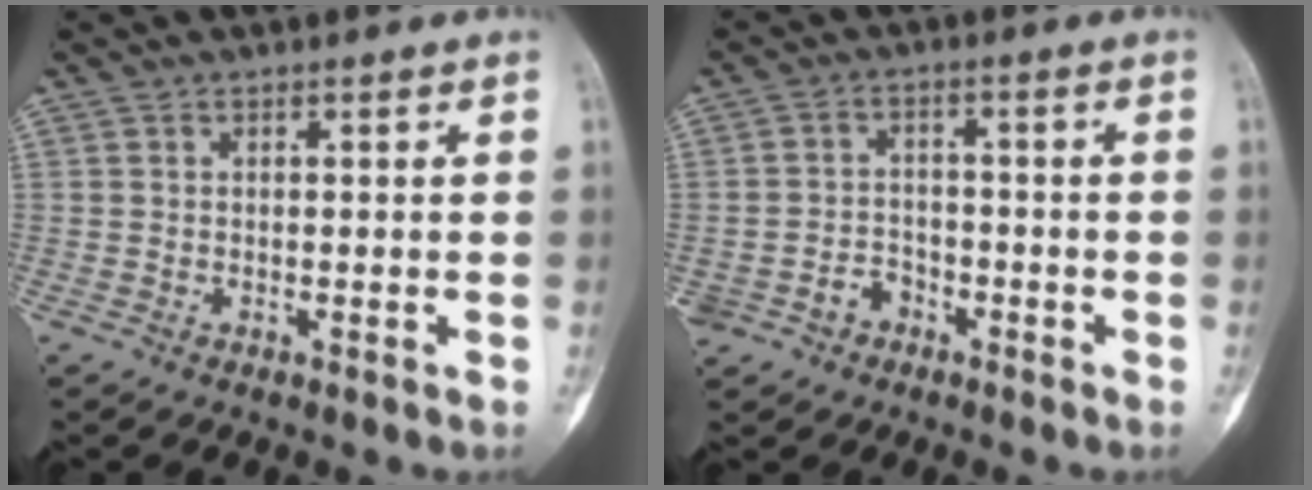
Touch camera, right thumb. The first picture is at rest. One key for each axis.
{"total": 4.9, "fx": -2.3, "fy": 4.1, "fz": 1.3, "tx": 0.003, "ty": 0.030, "tz": -0.033}